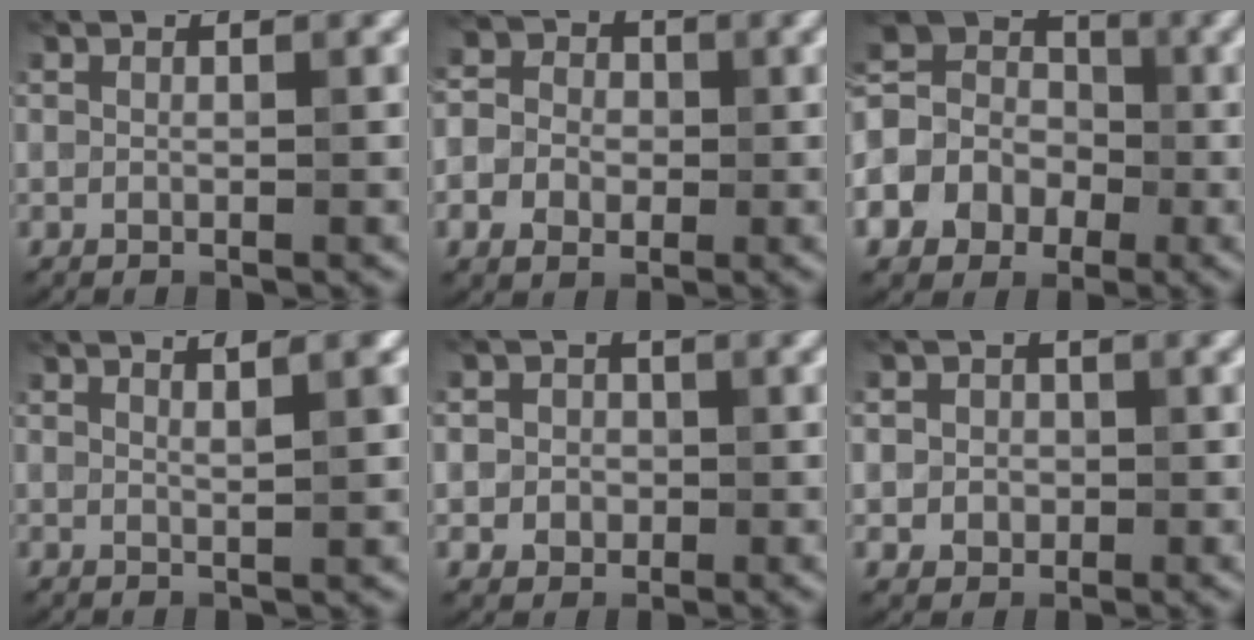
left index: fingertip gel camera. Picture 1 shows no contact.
{"total": 5.2, "force": [-0.3, 4.6, 2.3], "torque": [-0.028, 0.016, -0.028]}
{"total": 8.1, "force": [-1.7, 7.0, 3.7], "torque": [-0.068, 0.003, -0.057]}
{"total": 2.0, "force": [1.1, 0.5, 1.6], "torque": [-0.013, 0.003, 0.010]}
{"total": 2.9, "force": [0.0, 2.8, 1.0], "torque": [0.006, 0.005, -0.018]}
{"total": 2.6, "force": [0.0, 2.5, 0.9], "torque": [0.004, 0.004, -0.013]}